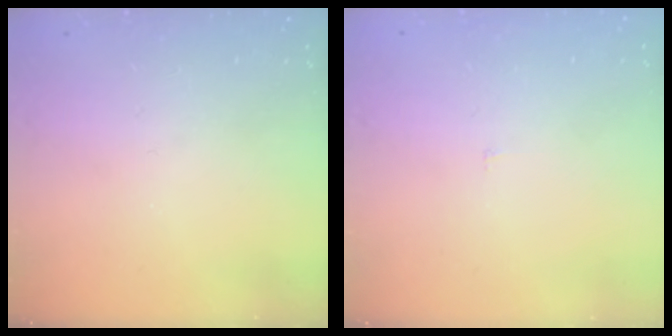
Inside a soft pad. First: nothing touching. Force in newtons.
{"total": 1.8, "press": 1.8, "slide": 0.1}